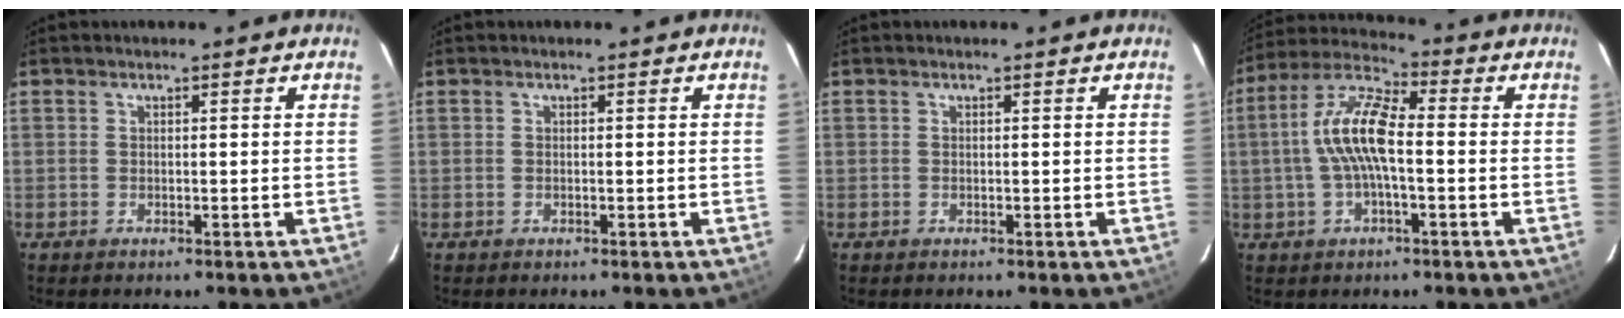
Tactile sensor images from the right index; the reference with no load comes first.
{"total": 0.0}
{"total": 0.0}
{"total": 11.2, "force": [-0.5, 3.5, 10.6], "torque": [-0.215, 0.017, -0.015]}